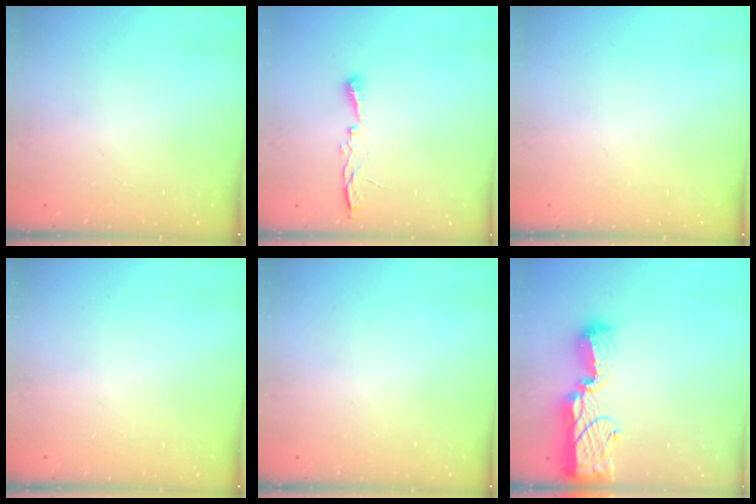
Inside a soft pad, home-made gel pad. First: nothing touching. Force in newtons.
{"total": 5.2, "press": 5.1, "slide": 0.8}
{"total": 0.0}
{"total": 0.0}
{"total": 0.0}
{"total": 14.4, "press": 14.3, "slide": 1.7}